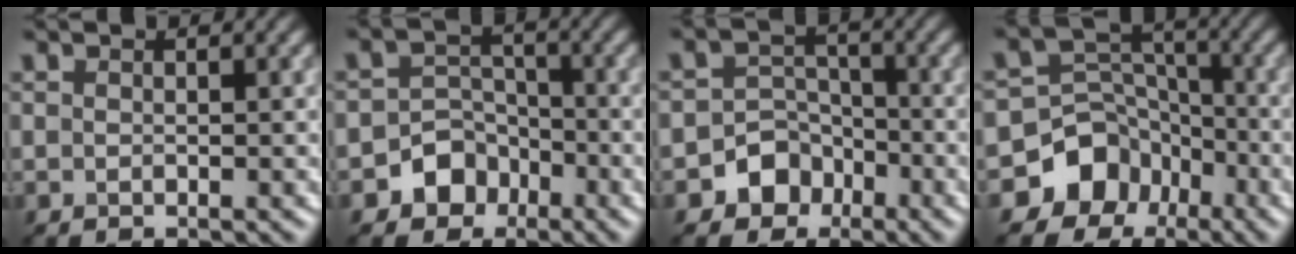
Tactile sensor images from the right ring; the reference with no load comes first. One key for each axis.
{"total": 4.4, "fx": -2.5, "fy": 3.6, "fz": 0.9, "tx": 0.020, "ty": 0.008, "tz": -0.056}
{"total": 4.6, "fx": -2.6, "fy": 3.7, "fz": 0.8, "tx": 0.020, "ty": 0.006, "tz": -0.059}
{"total": 8.9, "fx": -5.4, "fy": 7.0, "fz": 1.3, "tx": -0.006, "ty": 0.009, "tz": -0.112}